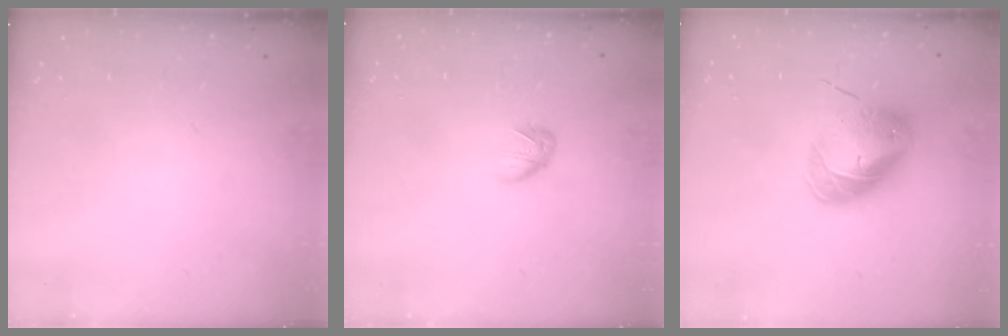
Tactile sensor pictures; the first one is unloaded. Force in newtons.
{"total": 3.7, "press": 3.6, "slide": 1.0}
{"total": 9.4, "press": 9.2, "slide": 1.8}